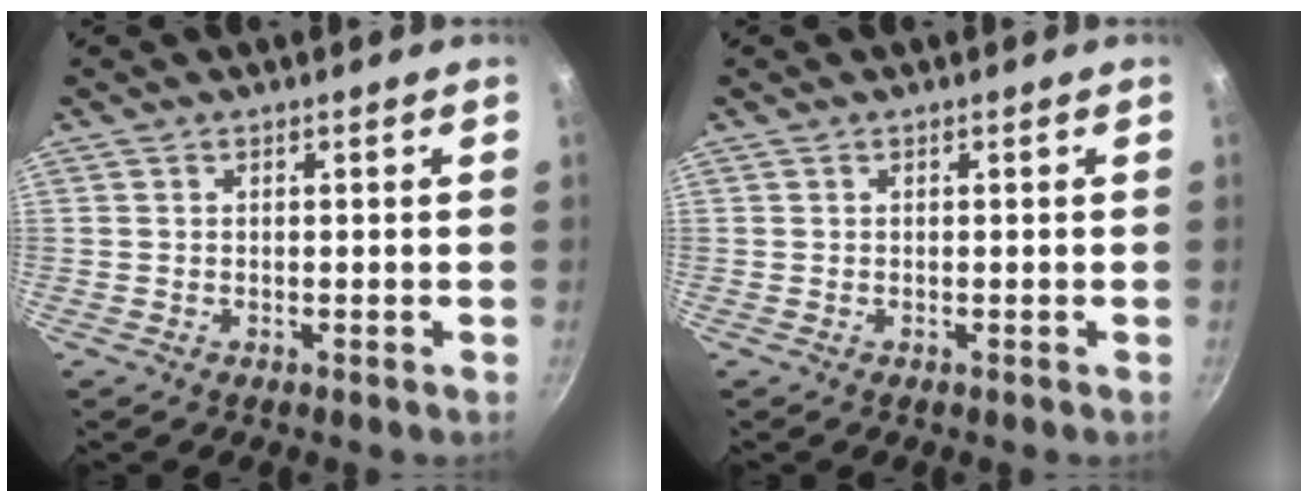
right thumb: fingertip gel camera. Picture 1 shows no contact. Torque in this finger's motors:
{"motor_torque": [0.02, 0.01, 0.08, -0.04, 0.03]}